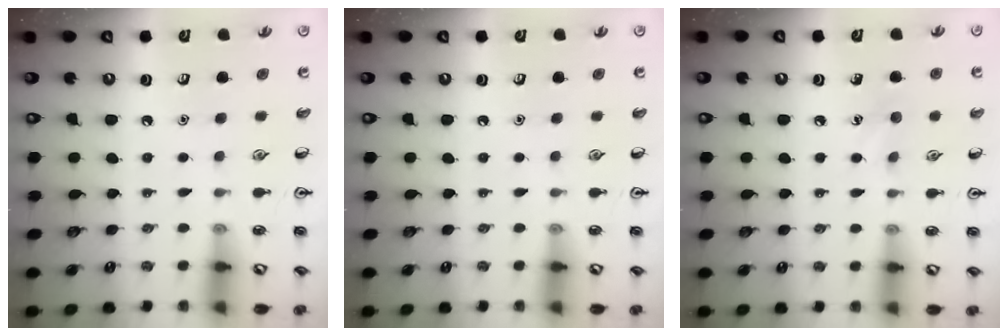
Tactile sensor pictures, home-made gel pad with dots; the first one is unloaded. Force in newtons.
{"total": 0.0}
{"total": 5.9, "press": 5.6, "slide": 1.7}